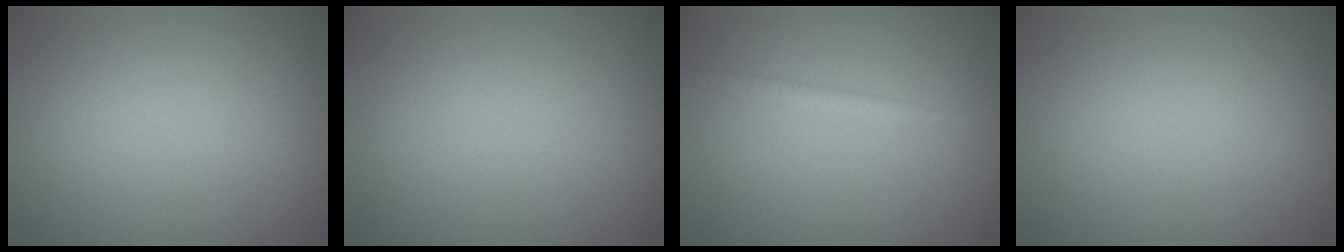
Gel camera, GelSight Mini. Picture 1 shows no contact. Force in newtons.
{"total": 0.0}
{"total": 1.7, "press": 1.7, "slide": 0.0}
{"total": 0.0}